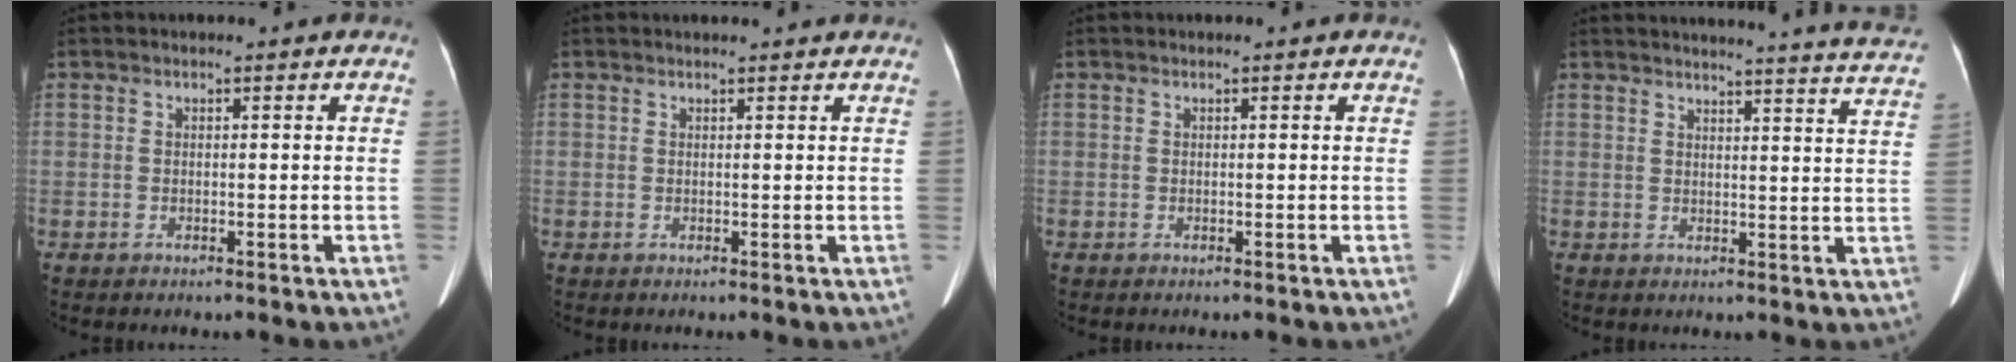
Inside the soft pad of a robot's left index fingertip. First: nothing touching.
{"total": 2.2, "force": [2.1, -0.1, 0.5], "torque": [-0.008, 0.011, 0.025]}
{"total": 0.0}
{"total": 22.9, "force": [22.2, -0.1, 5.5], "torque": [-0.073, -0.080, 0.242]}